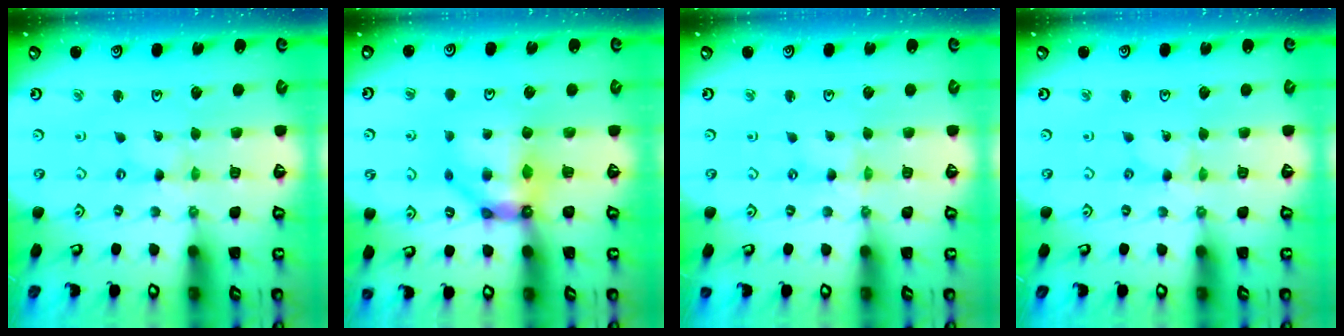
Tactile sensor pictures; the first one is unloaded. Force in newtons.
{"total": 9.3, "press": 9.2, "slide": 1.0}
{"total": 0.0}
{"total": 0.0}